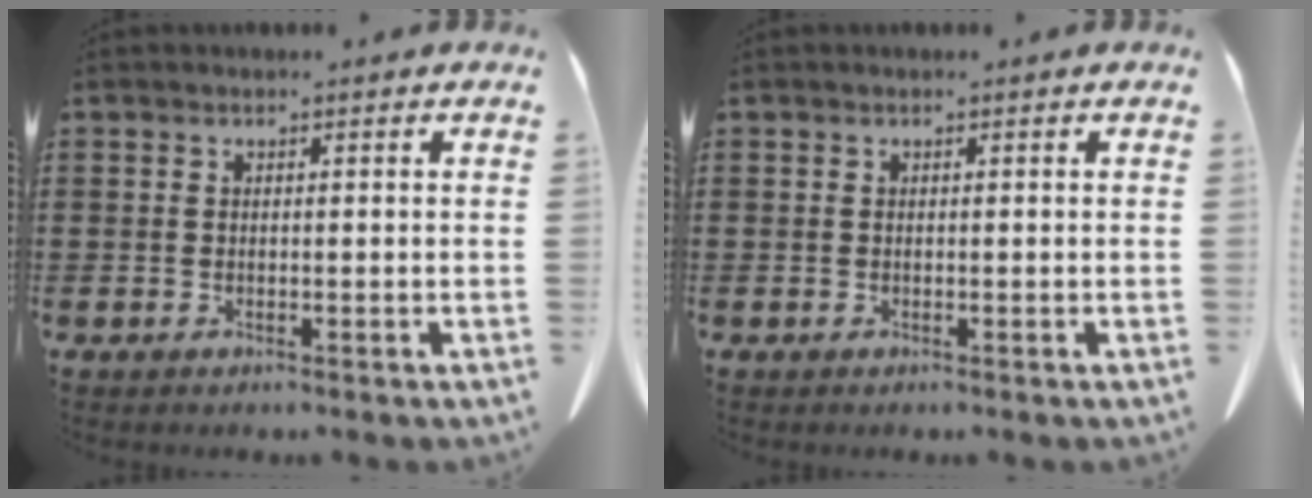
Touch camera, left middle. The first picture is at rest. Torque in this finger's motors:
{"motor_torque": [0.12, -0.15, 0.04, 0.01]}